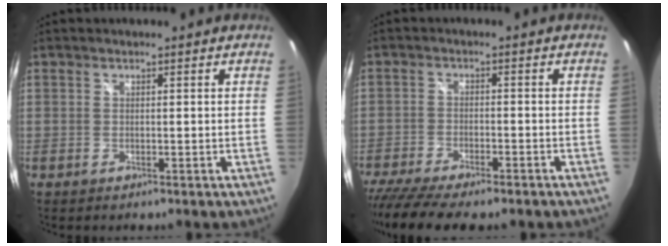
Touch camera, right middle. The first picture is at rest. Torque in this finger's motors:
{"motor_torque": [1.07, -1.07, 0.23, 0.13]}